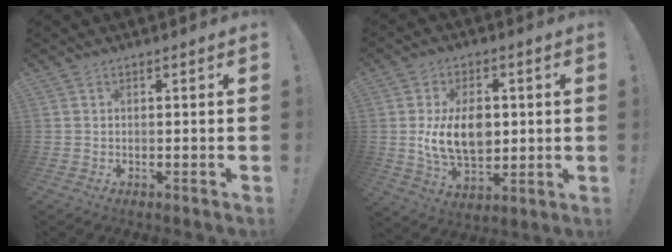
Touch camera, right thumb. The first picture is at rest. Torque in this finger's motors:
{"motor_torque": [1.91, 1.96, 0.07, -0.09, 0.01]}